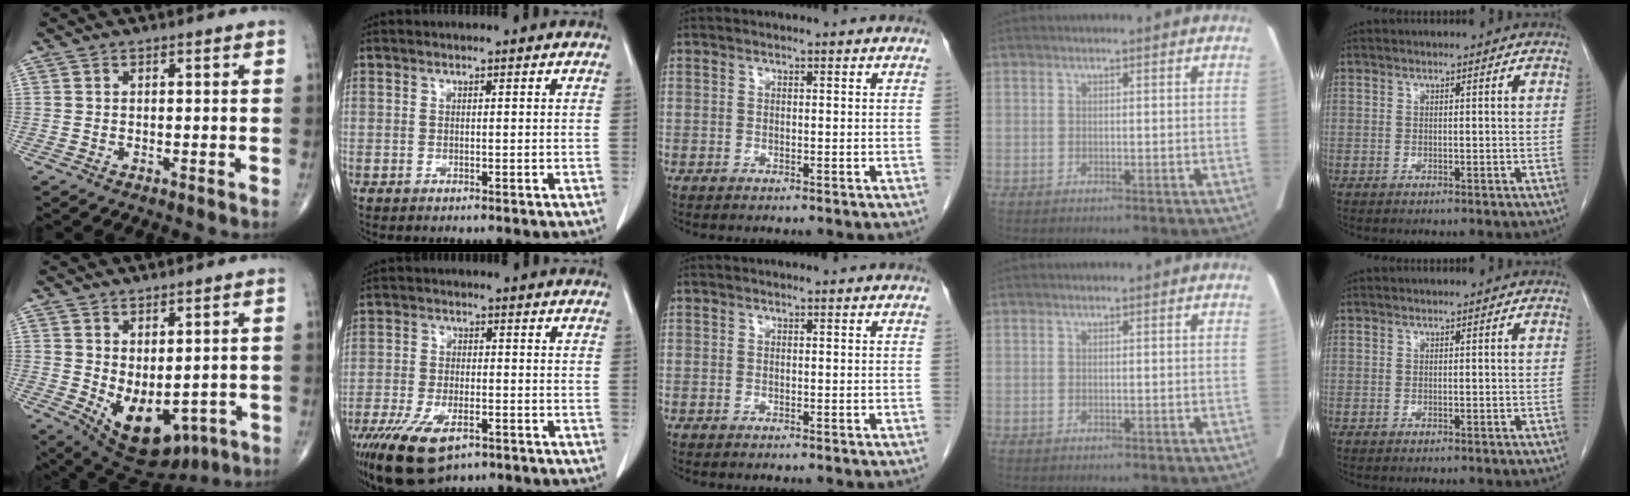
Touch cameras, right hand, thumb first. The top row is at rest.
{"thumb": {"total": 12.2, "force": [-2.4, 7.1, 9.6], "torque": [-0.130, -0.005, -0.008]}, "index": {"total": 10.8, "force": [-6.6, 4.4, 7.4], "torque": [-0.145, -0.016, -0.110]}}